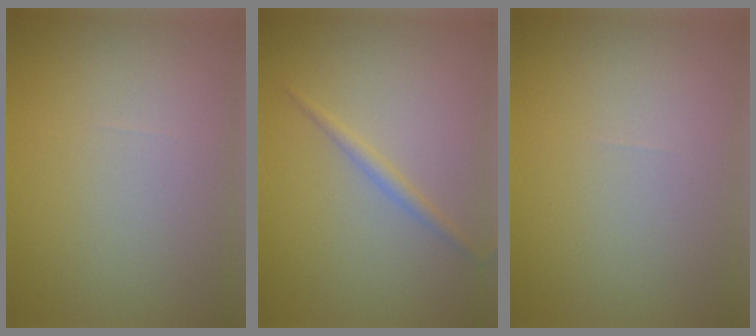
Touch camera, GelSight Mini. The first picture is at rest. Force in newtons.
{"total": 1.2, "press": 1.2, "slide": 0.0}
{"total": 0.0}